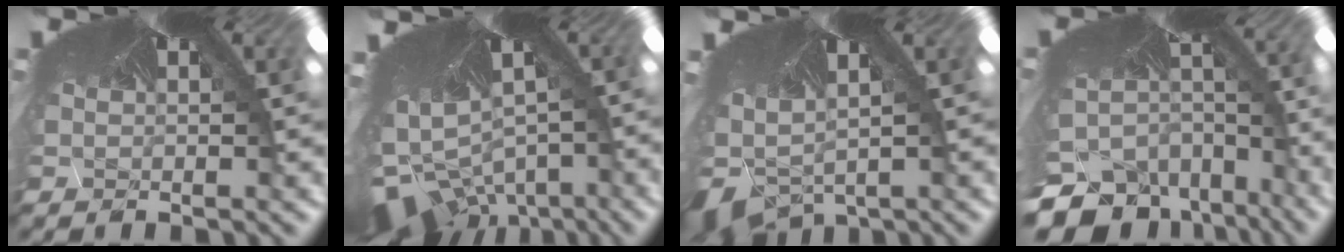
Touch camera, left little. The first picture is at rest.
{"total": 7.6, "force": [-7.3, 2.1, 0.8], "torque": [-0.016, -0.087, -0.094]}
{"total": 6.8, "force": [-6.8, 0.4, -0.1], "torque": [-0.027, -0.095, -0.067]}
{"total": 10.7, "force": [-10.6, 1.6, -1.0], "torque": [0.005, -0.088, -0.134]}